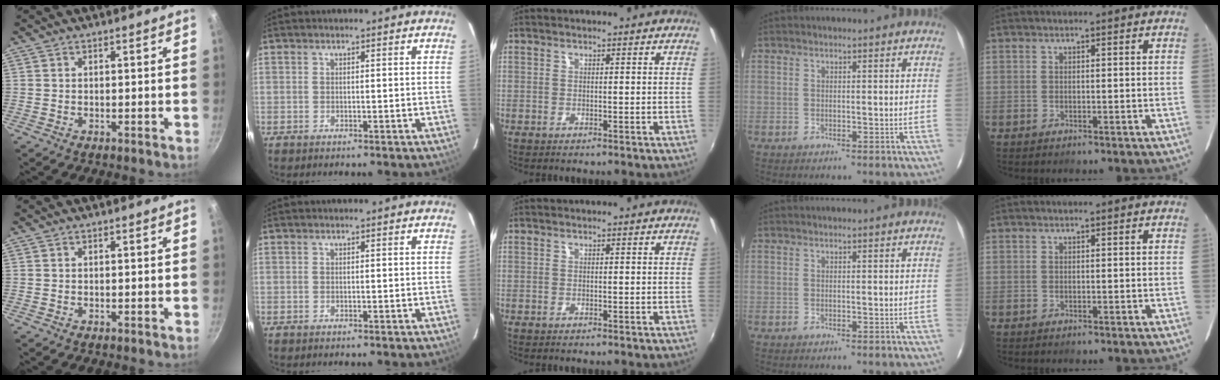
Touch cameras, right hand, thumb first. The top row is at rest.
{}